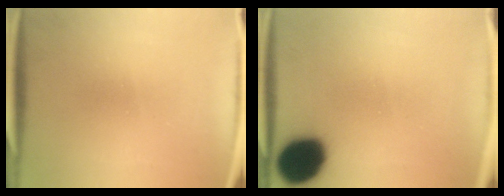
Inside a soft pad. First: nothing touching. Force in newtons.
{"total": 16.4}